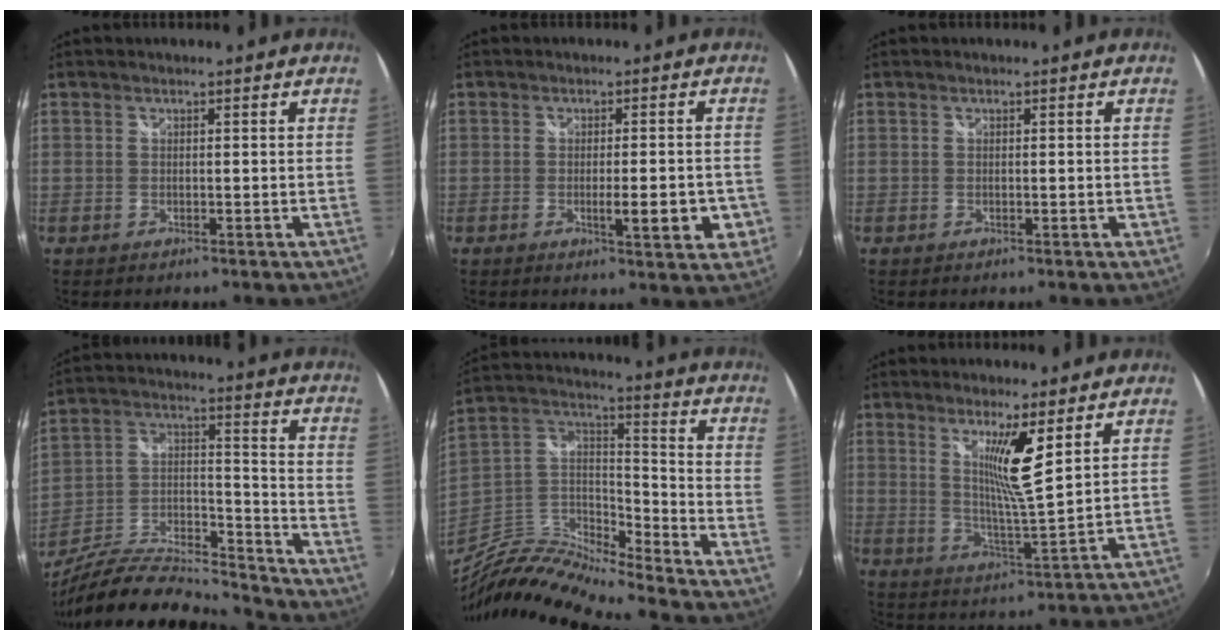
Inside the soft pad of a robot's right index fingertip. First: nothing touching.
{"total": 7.5, "force": [-2.3, 1.7, 7.0], "torque": [-0.104, -0.020, -0.029]}
{"total": 0.9, "force": [-0.3, 0.4, 0.8], "torque": [-0.009, 0.000, -0.003]}
{"total": 17.4, "force": [-15.6, 1.5, 7.6], "torque": [-0.146, -0.010, -0.268]}
{"total": 13.7, "force": [-12.4, -0.1, 5.9], "torque": [-0.124, -0.003, -0.245]}
{"total": 8.3, "force": [4.9, -2.0, 6.4], "torque": [-0.100, -0.023, 0.084]}